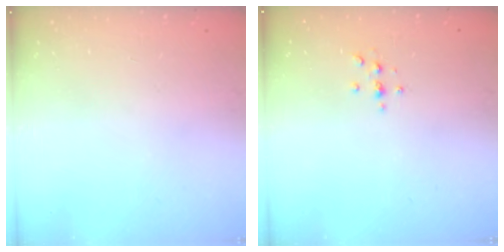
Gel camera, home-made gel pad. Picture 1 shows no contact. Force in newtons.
{"total": 2.2, "press": 2.1, "slide": 0.2}